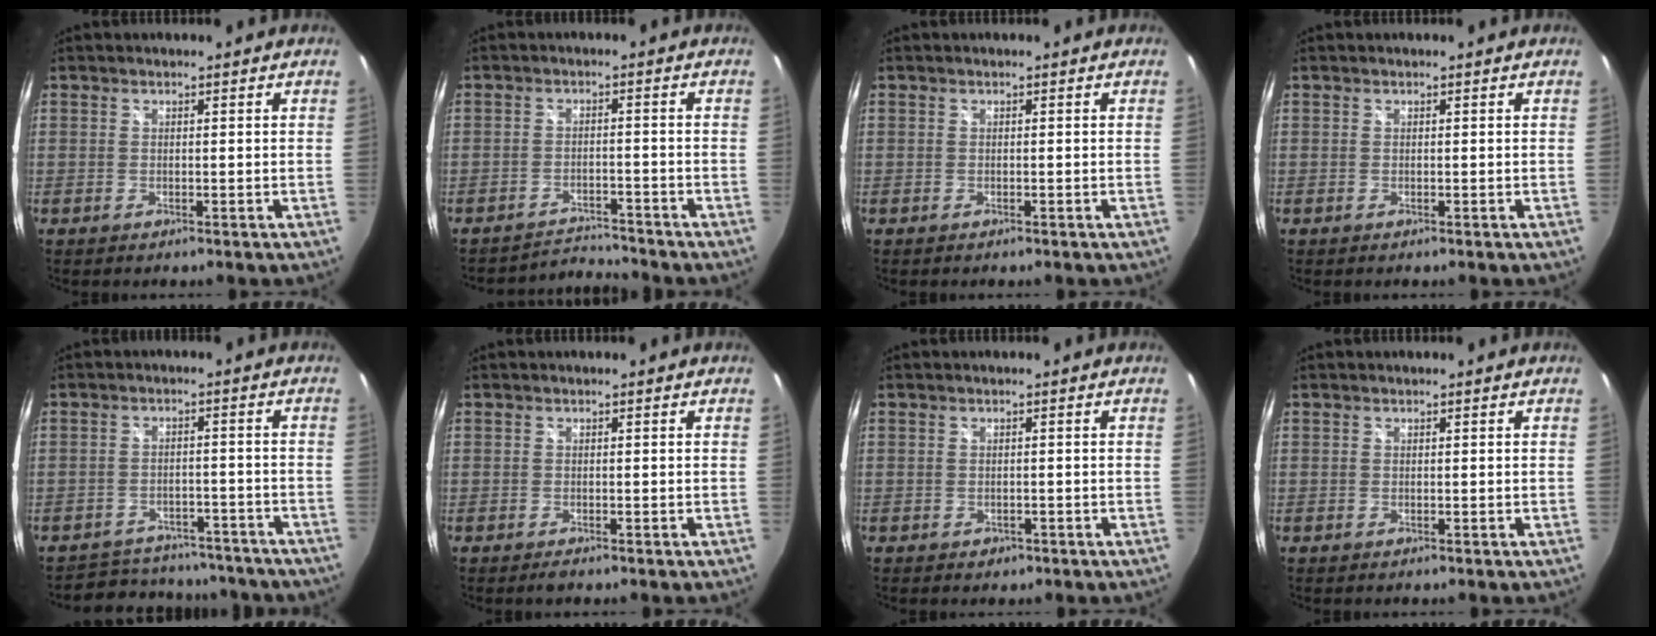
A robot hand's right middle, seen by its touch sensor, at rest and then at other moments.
{"total": 4.9, "force": [-4.8, -0.6, -0.9], "torque": [-0.002, 0.010, -0.082]}
{"total": 0.0}
{"total": 0.0}
{"total": 15.7, "force": [-13.6, 6.6, 4.4], "torque": [-0.096, 0.025, -0.163]}
{"total": 1.0, "force": [-0.8, 0.2, 0.5], "torque": [-0.009, -0.005, -0.015]}
{"total": 1.5, "force": [-0.8, 1.1, 0.6], "torque": [-0.011, -0.002, -0.008]}
{"total": 0.0}